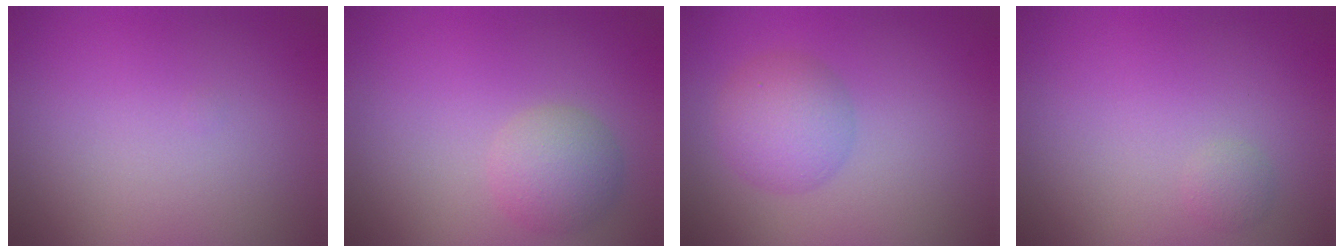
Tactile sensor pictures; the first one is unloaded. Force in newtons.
{"total": 2.7, "press": 2.7, "slide": 0.2}
{"total": 3.7, "press": 3.7, "slide": 0.2}
{"total": 0.8, "press": 0.8, "slide": 0.1}